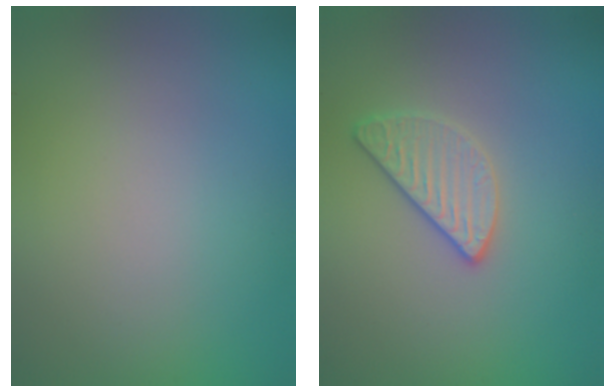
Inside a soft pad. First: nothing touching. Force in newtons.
{"total": 2.5, "press": 2.4, "slide": 0.8}